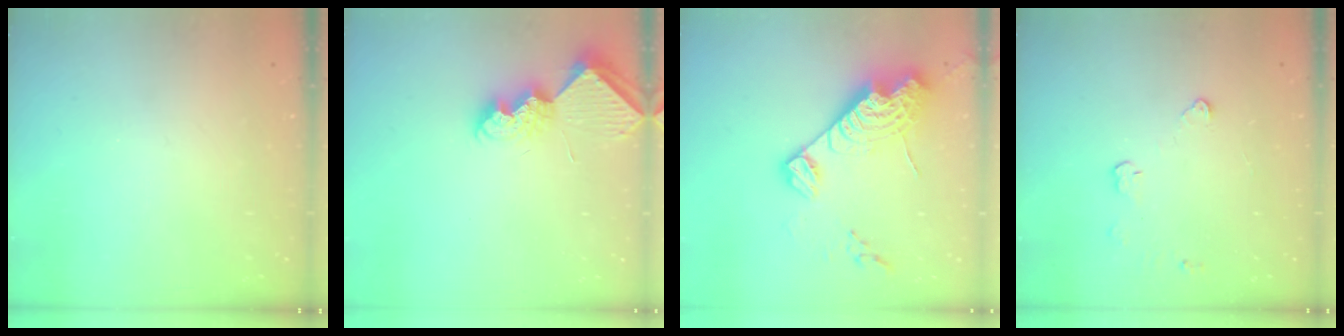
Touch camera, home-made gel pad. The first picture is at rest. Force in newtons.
{"total": 8.4, "press": 8.4, "slide": 0.4}
{"total": 17.4, "press": 17.3, "slide": 1.7}
{"total": 3.6, "press": 3.6, "slide": 0.4}